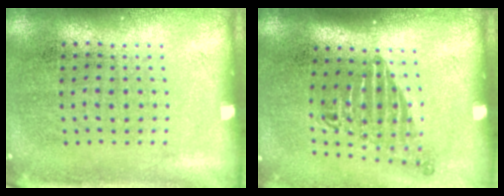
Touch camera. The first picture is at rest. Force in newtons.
{"total": 1.6, "press": 1.1, "slide": 1.2}